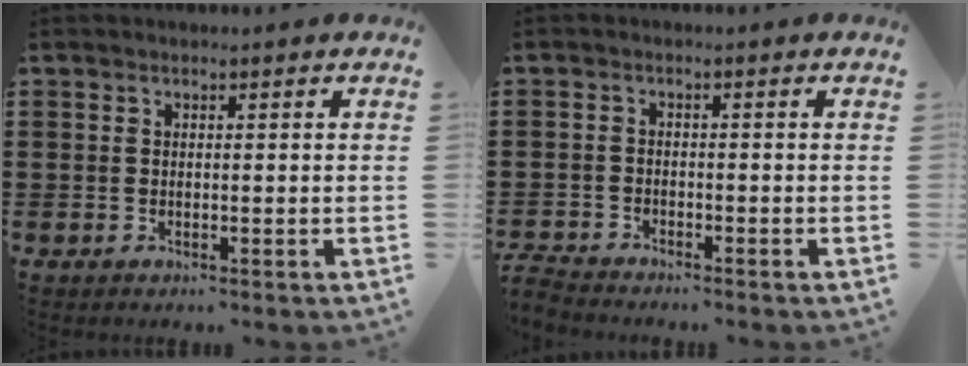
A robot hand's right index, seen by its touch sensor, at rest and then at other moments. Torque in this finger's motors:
{"motor_torque": [-2.14, 0.00, -1.05, -0.21]}